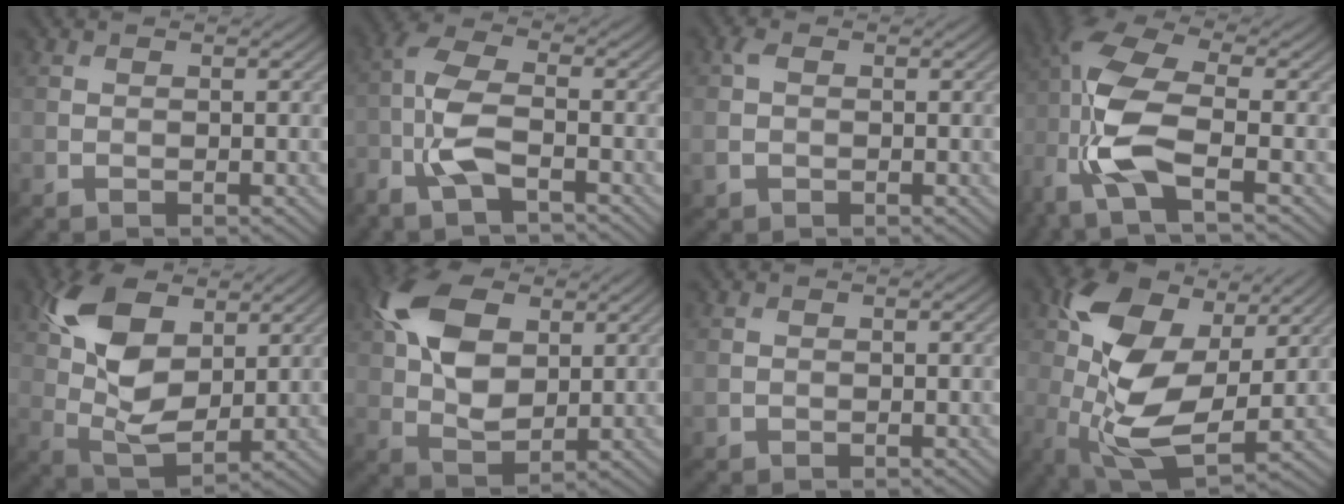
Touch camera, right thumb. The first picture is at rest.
{"total": 6.7, "force": [-3.1, 2.7, 5.3], "torque": [-0.123, 0.006, -0.078]}
{"total": 2.1, "force": [-0.1, 1.7, 1.3], "torque": [-0.034, -0.002, -0.004]}
{"total": 11.4, "force": [-3.1, 5.1, 9.7], "torque": [-0.218, 0.000, -0.075]}
{"total": 11.1, "force": [4.1, 6.1, 8.3], "torque": [-0.201, 0.009, 0.082]}
{"total": 11.2, "force": [3.5, 6.8, 8.2], "torque": [-0.202, 0.017, 0.064]}
{"total": 0.6, "force": [0.1, 0.6, 0.1], "torque": [-0.005, -0.004, 0.003]}
{"total": 14.0, "force": [2.4, 7.8, 11.4], "torque": [-0.254, 0.003, 0.040]}